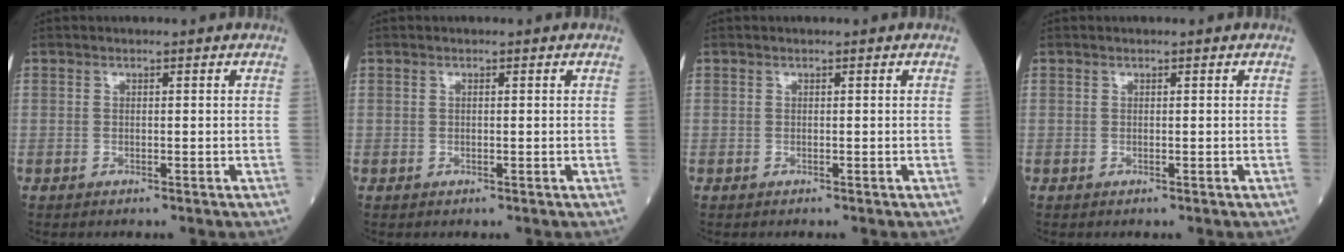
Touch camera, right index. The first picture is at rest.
{"total": 0.0}
{"total": 0.0}
{"total": 0.0}